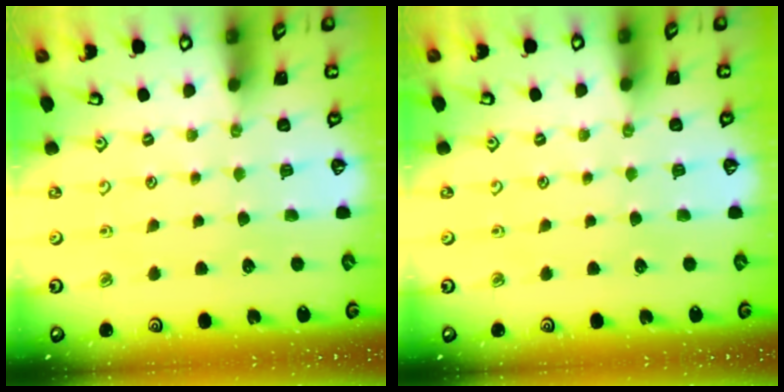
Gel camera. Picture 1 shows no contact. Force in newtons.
{"total": 0.0}